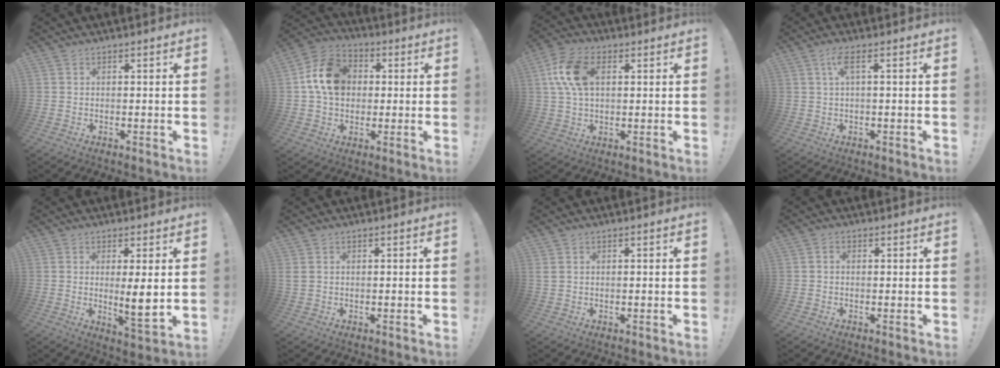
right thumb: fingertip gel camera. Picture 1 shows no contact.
{"total": 14.3, "force": [2.6, 11.4, 8.3], "torque": [-0.128, 0.010, 0.058]}
{"total": 12.4, "force": [3.1, 7.6, 9.3], "torque": [-0.184, 0.005, 0.057]}
{"total": 4.1, "force": [0.8, 0.5, 3.9], "torque": [-0.077, 0.002, 0.012]}
{"total": 7.6, "force": [0.9, 1.1, 7.4], "torque": [-0.106, -0.017, 0.015]}
{"total": 1.5, "force": [0.3, 1.1, 0.9], "torque": [-0.025, 0.006, 0.009]}
{"total": 1.3, "force": [0.4, 0.9, 0.9], "torque": [-0.024, 0.008, 0.009]}
{"total": 0.7, "force": [-0.1, 0.6, 0.3], "torque": [-0.007, 0.003, -0.002]}